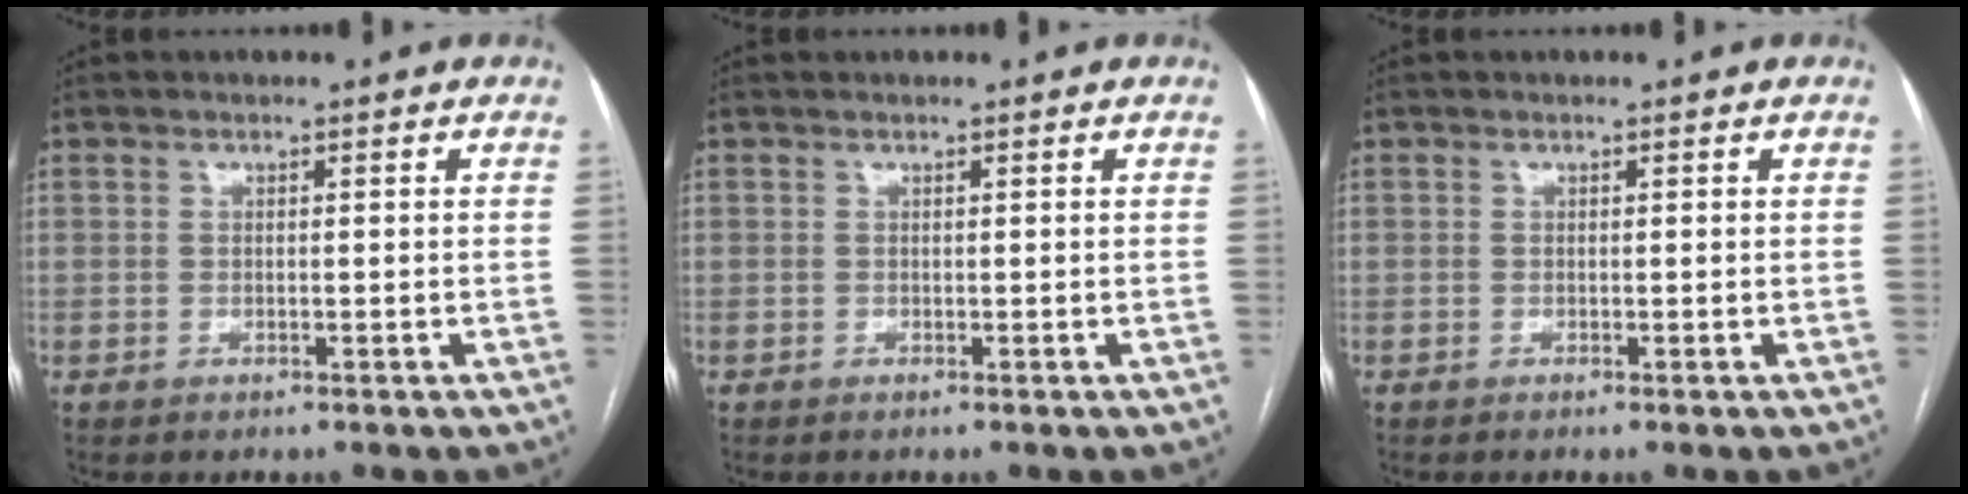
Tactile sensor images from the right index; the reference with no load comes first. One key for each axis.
{"total": 0.0}
{"total": 0.0}